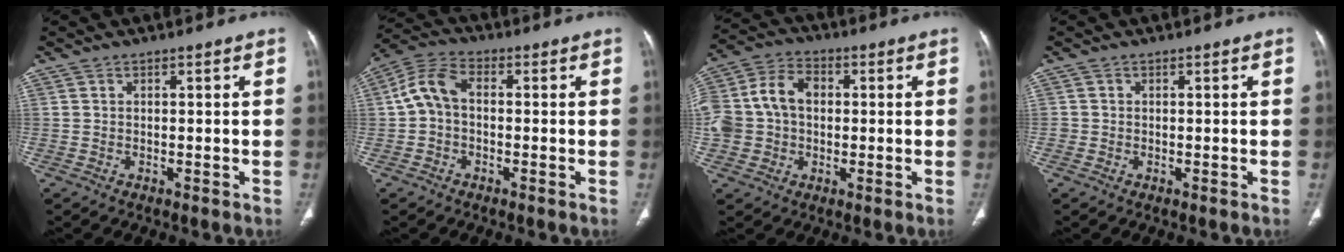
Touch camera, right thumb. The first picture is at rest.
{"total": 7.0, "force": [-0.1, 4.7, 5.2], "torque": [-0.100, 0.024, -0.012]}
{"total": 13.8, "force": [0.5, 10.9, 8.5], "torque": [-0.172, 0.037, 0.008]}
{"total": 0.9, "force": [-0.2, 0.9, 0.0], "torque": [0.005, 0.005, -0.005]}